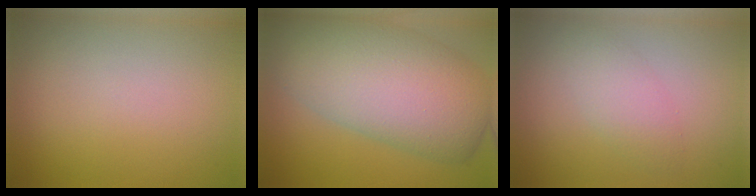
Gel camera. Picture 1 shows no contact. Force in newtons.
{"total": 12.4, "press": 12.3, "slide": 0.8}
{"total": 2.4, "press": 2.4, "slide": 0.2}